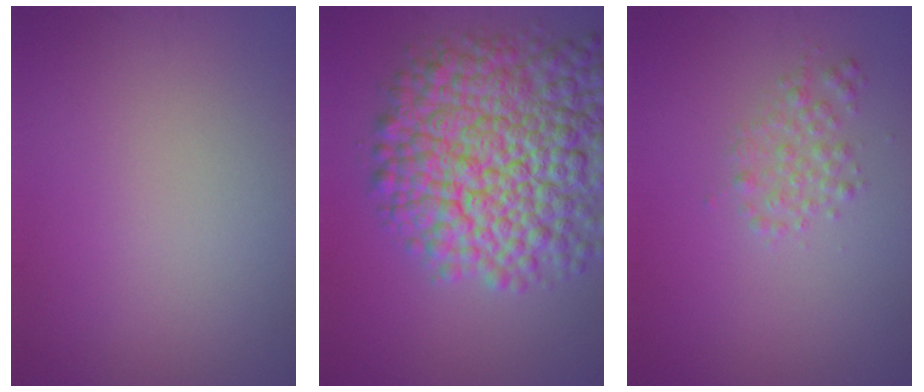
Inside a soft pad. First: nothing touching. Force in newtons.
{"total": 13.0, "press": 13.0, "slide": 0.5}
{"total": 1.7, "press": 1.7, "slide": 0.0}